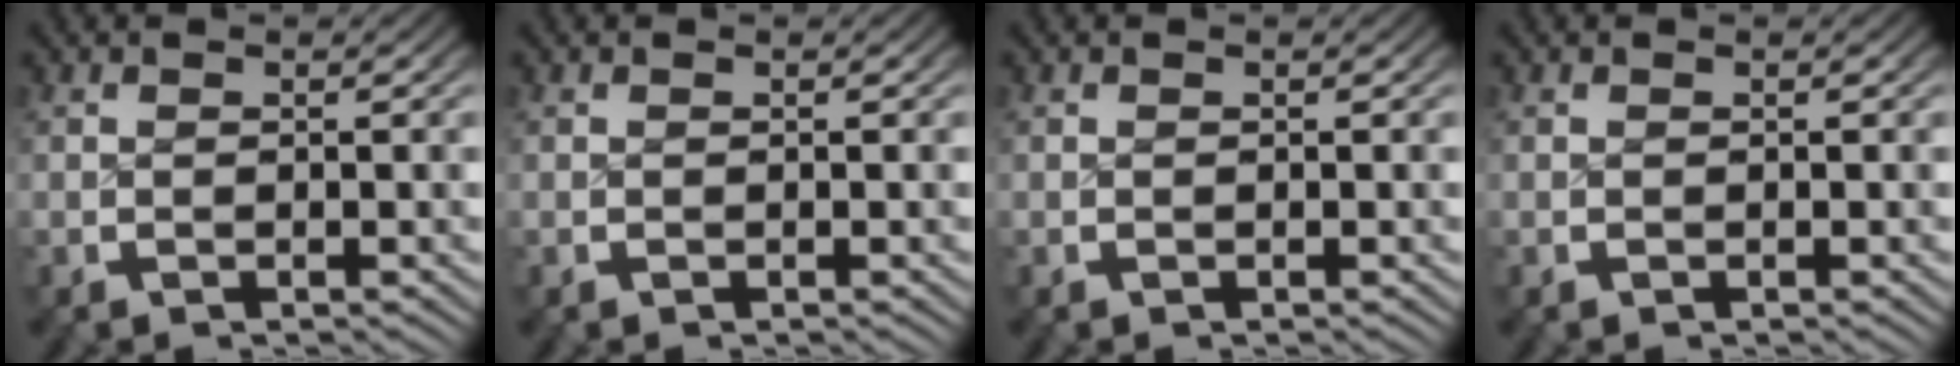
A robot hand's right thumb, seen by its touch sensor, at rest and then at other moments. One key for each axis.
{"total": 0.0}
{"total": 0.0}
{"total": 0.0}